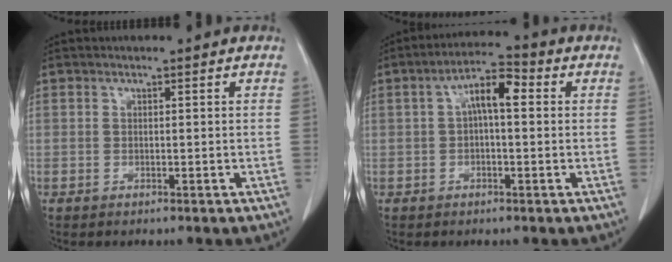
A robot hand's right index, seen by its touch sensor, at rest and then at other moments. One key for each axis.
{"total": 6.2, "fx": 1.0, "fy": 2.0, "fz": 5.8, "tx": -0.104, "ty": 0.027, "tz": 0.013}